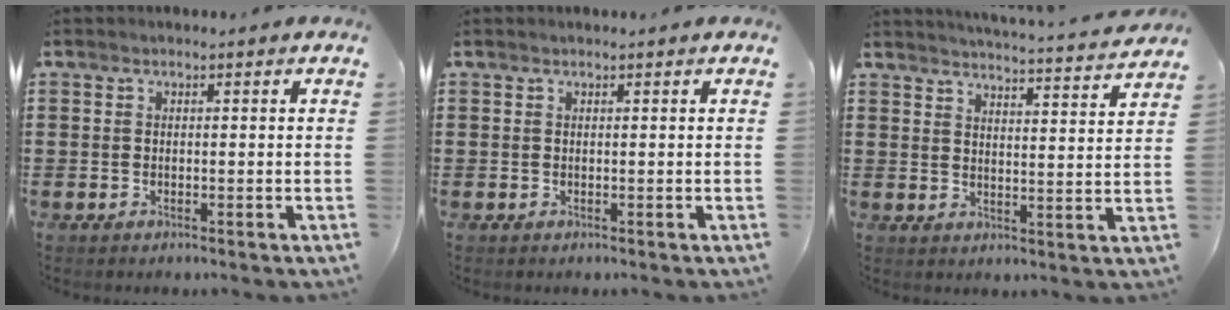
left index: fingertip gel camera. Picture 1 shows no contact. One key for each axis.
{"total": 0.0}
{"total": 4.0, "fx": 3.9, "fy": -0.5, "fz": 0.6, "tx": -0.021, "ty": -0.036, "tz": 0.063}